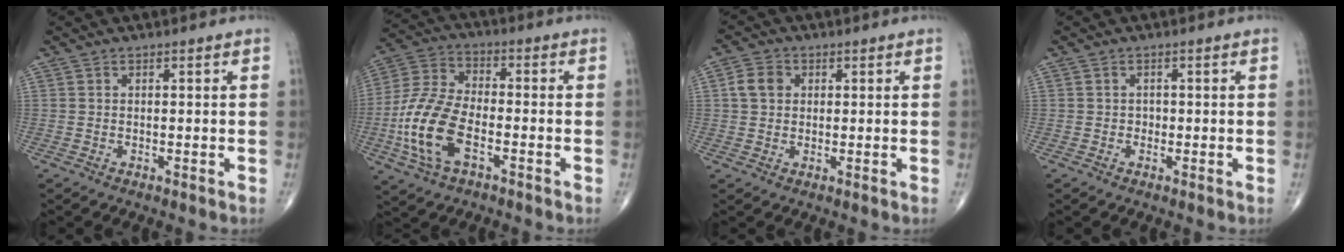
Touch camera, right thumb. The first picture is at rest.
{"total": 14.3, "force": [-4.5, 7.3, 11.4], "torque": [-0.244, 0.021, -0.090]}
{"total": 4.2, "force": [0.8, 3.4, 2.3], "torque": [-0.038, 0.007, 0.012]}
{"total": 0.7, "force": [-0.2, 0.6, 0.2], "torque": [0.003, 0.004, -0.006]}